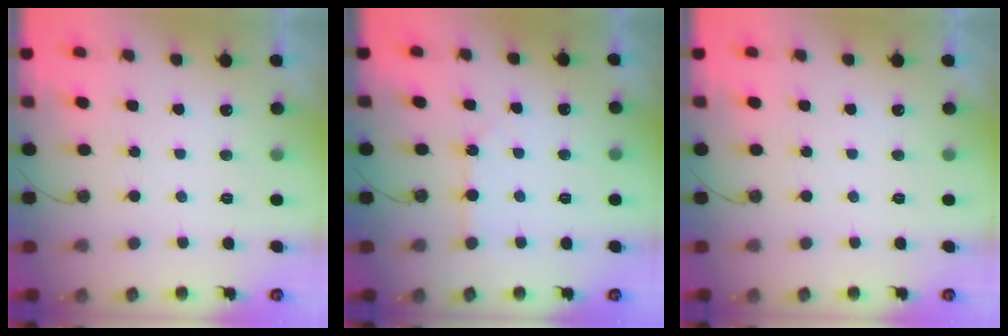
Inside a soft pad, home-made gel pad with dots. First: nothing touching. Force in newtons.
{"total": 2.7, "press": 2.7, "slide": 0.3}
{"total": 0.0}